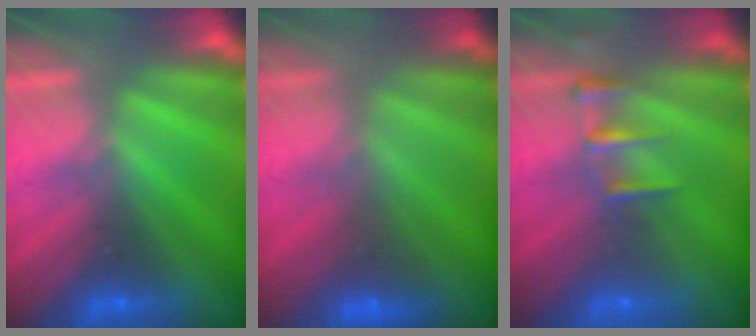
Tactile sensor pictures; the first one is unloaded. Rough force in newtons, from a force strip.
{"total": 2.4}
{"total": 2.4}